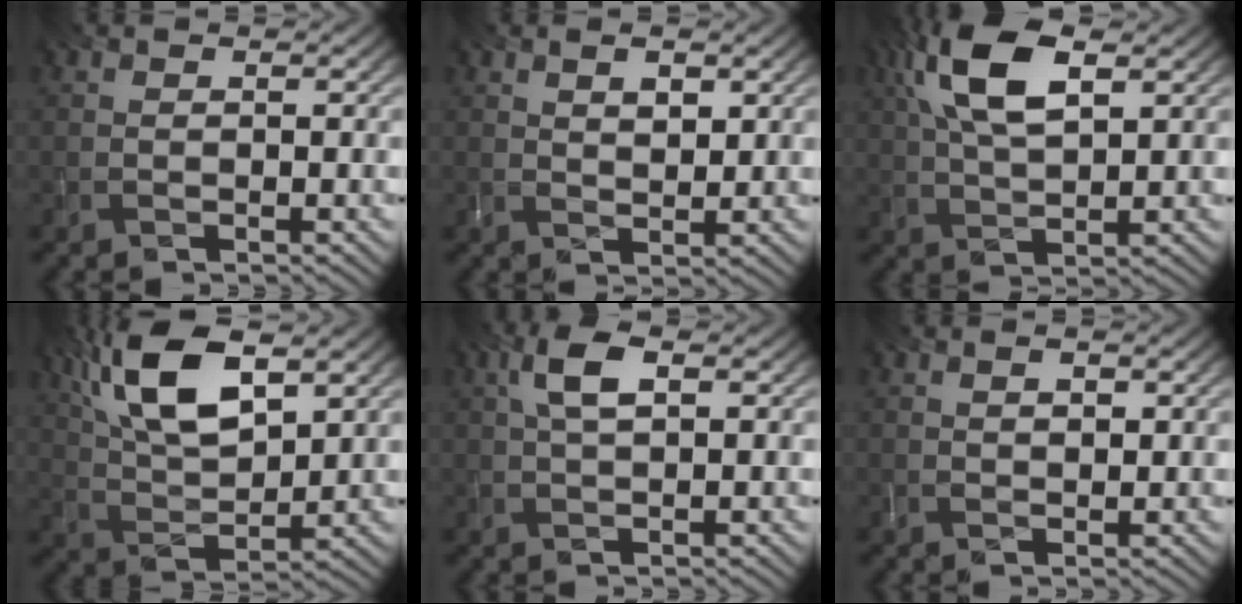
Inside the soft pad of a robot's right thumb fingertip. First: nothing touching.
{"total": 3.1, "force": [1.6, 1.5, 2.3], "torque": [-0.044, -0.003, 0.033]}
{"total": 10.4, "force": [4.3, 4.4, 8.4], "torque": [-0.193, 0.018, 0.083]}
{"total": 12.1, "force": [5.8, 5.0, 9.4], "torque": [-0.204, 0.013, 0.115]}
{"total": 4.3, "force": [1.4, 1.8, 3.7], "torque": [-0.085, 0.010, 0.025]}
{"total": 1.8, "force": [0.8, 0.9, 1.3], "torque": [-0.025, 0.000, 0.017]}